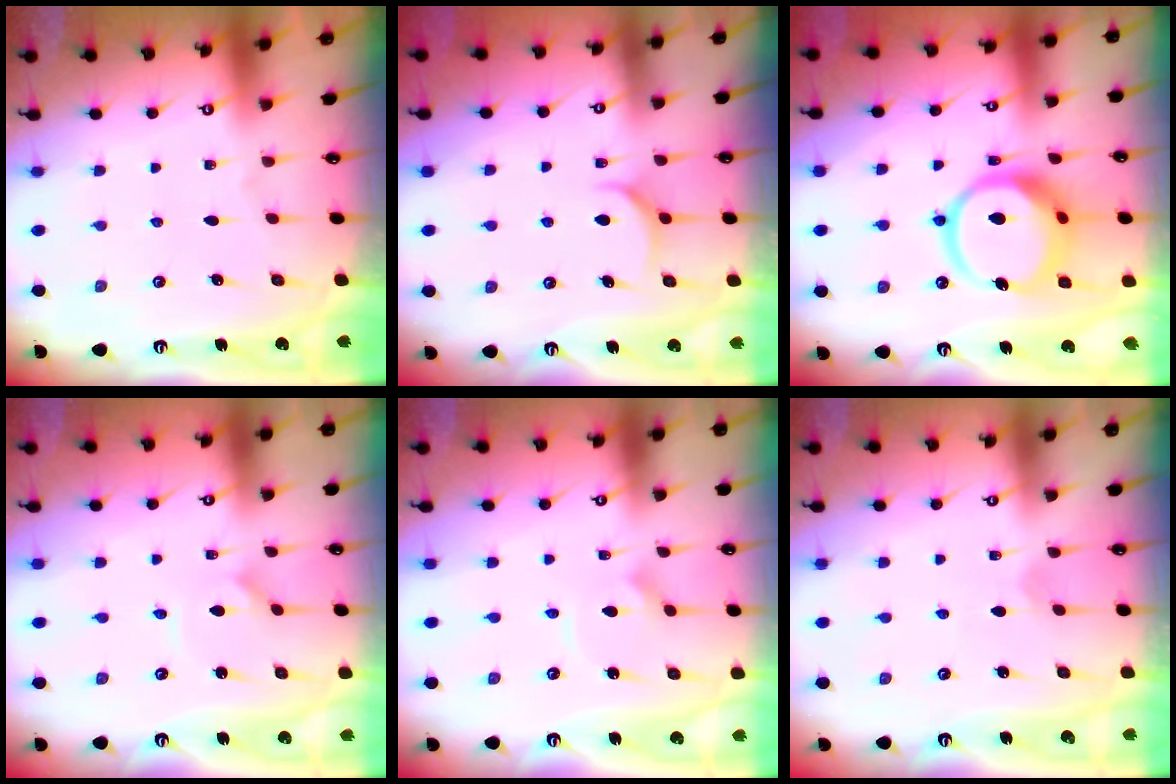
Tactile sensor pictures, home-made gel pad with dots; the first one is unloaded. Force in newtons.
{"total": 5.6, "press": 5.6, "slide": 0.6}
{"total": 15.8, "press": 15.7, "slide": 1.8}
{"total": 1.0, "press": 1.0, "slide": 0.2}
{"total": 2.8, "press": 2.8, "slide": 0.3}
{"total": 2.0, "press": 2.0, "slide": 0.1}